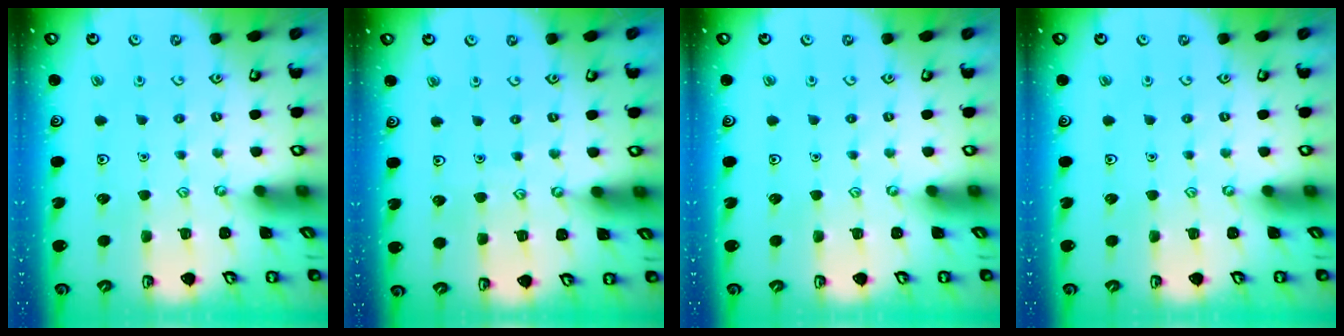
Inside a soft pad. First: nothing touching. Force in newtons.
{"total": 3.3, "press": 3.3, "slide": 0.2}
{"total": 0.0}
{"total": 0.0}